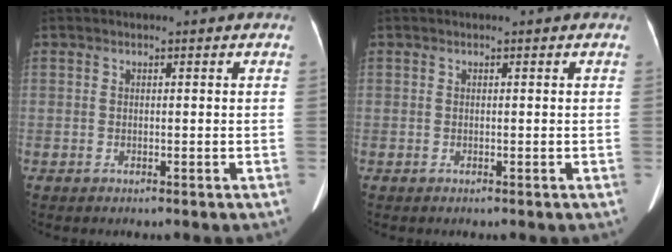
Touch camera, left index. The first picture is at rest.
{"total": 0.0}